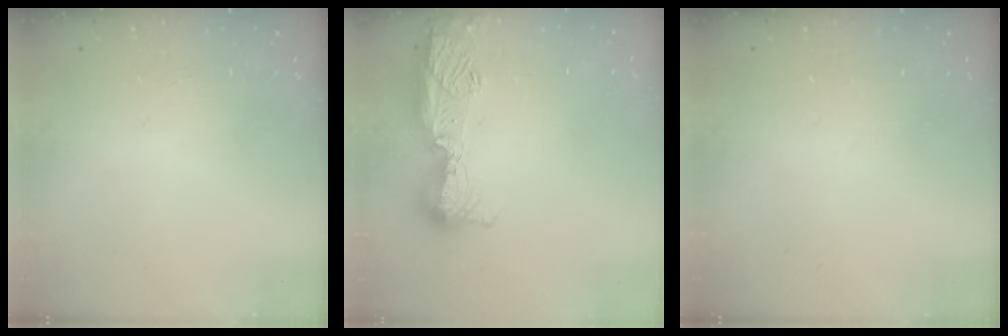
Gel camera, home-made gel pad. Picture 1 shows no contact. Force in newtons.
{"total": 14.9, "press": 13.8, "slide": 5.6}
{"total": 0.0}